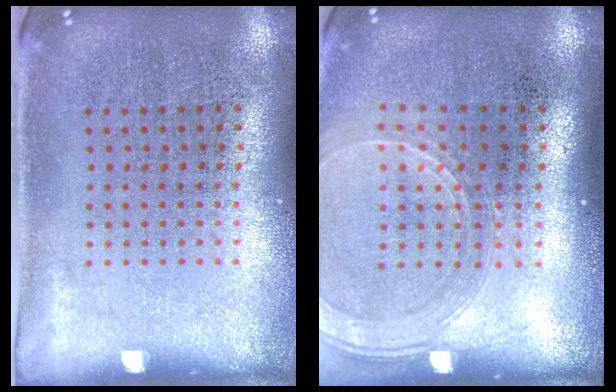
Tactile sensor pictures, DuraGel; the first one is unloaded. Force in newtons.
{"total": 1.7, "press": 1.5, "slide": 0.7}